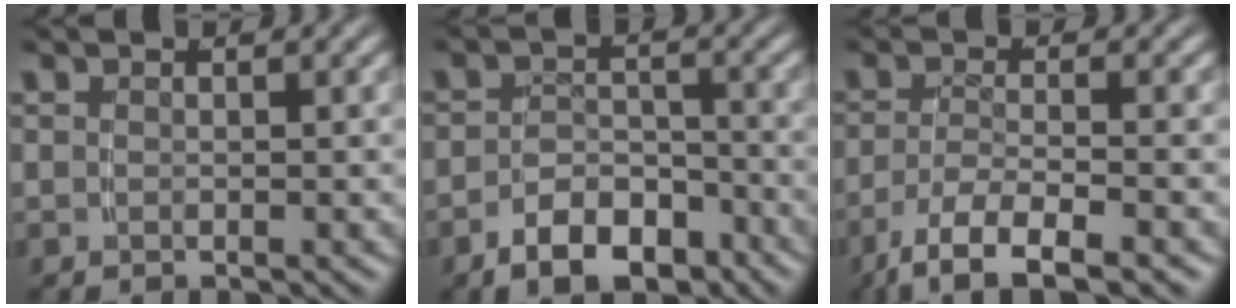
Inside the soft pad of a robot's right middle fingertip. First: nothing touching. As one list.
[{"total": 6.0, "force": [-4.8, 2.7, 2.4], "torque": [-0.026, -0.011, -0.077]}, {"total": 6.8, "force": [-4.9, 2.0, 4.4], "torque": [-0.082, -0.031, -0.058]}]